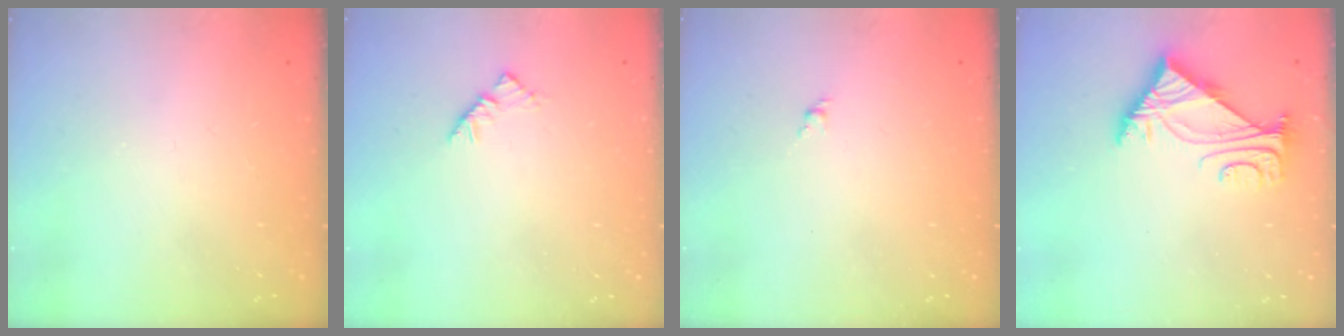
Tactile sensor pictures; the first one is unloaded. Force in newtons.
{"total": 2.9, "press": 2.8, "slide": 0.7}
{"total": 1.6, "press": 1.5, "slide": 0.6}
{"total": 5.0, "press": 4.9, "slide": 1.0}